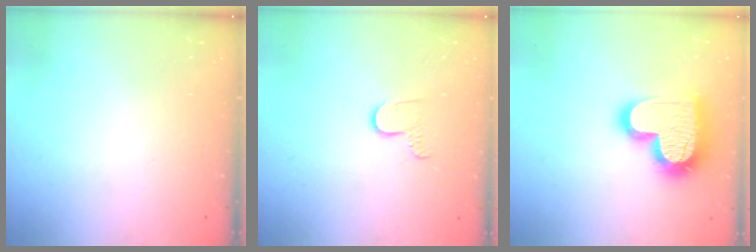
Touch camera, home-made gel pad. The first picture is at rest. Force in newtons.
{"total": 6.4, "press": 6.4, "slide": 0.5}
{"total": 20.0, "press": 19.9, "slide": 1.4}